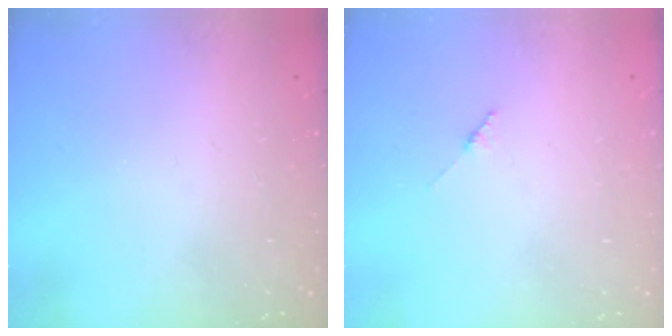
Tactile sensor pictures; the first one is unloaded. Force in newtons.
{"total": 1.8, "press": 1.7, "slide": 0.3}